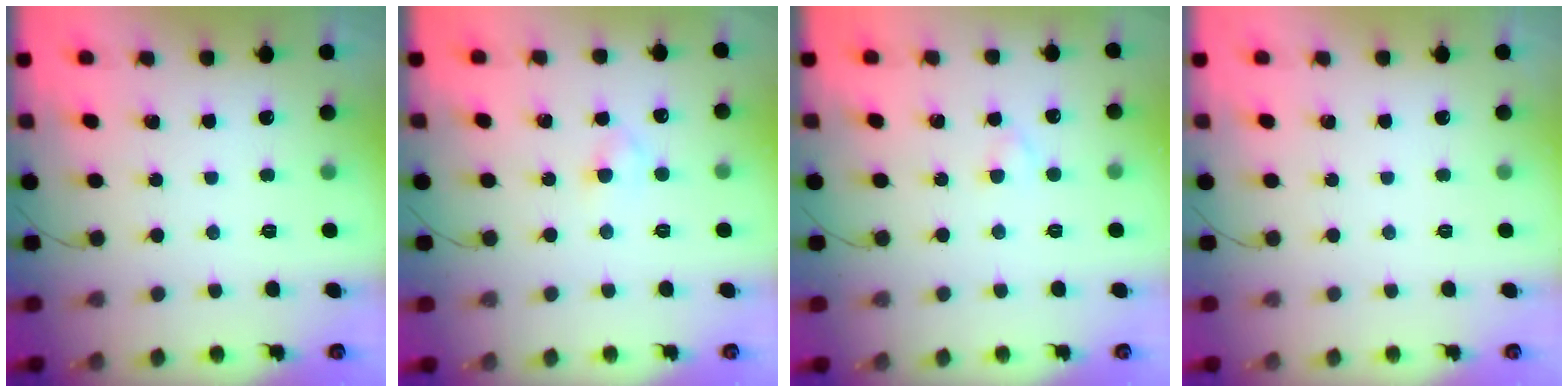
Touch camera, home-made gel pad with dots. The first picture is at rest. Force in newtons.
{"total": 2.6, "press": 2.4, "slide": 1.1}
{"total": 1.8, "press": 1.6, "slide": 0.9}
{"total": 0.0}